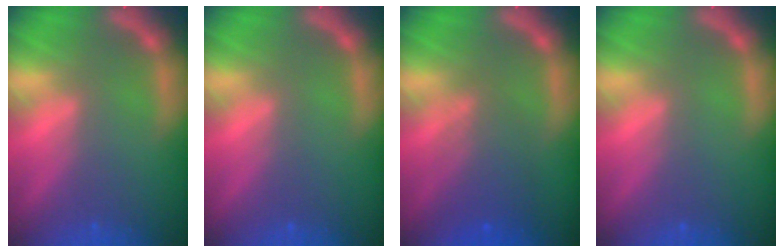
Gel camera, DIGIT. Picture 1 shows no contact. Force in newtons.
{"total": 0.0}
{"total": 4.6}
{"total": 0.0}